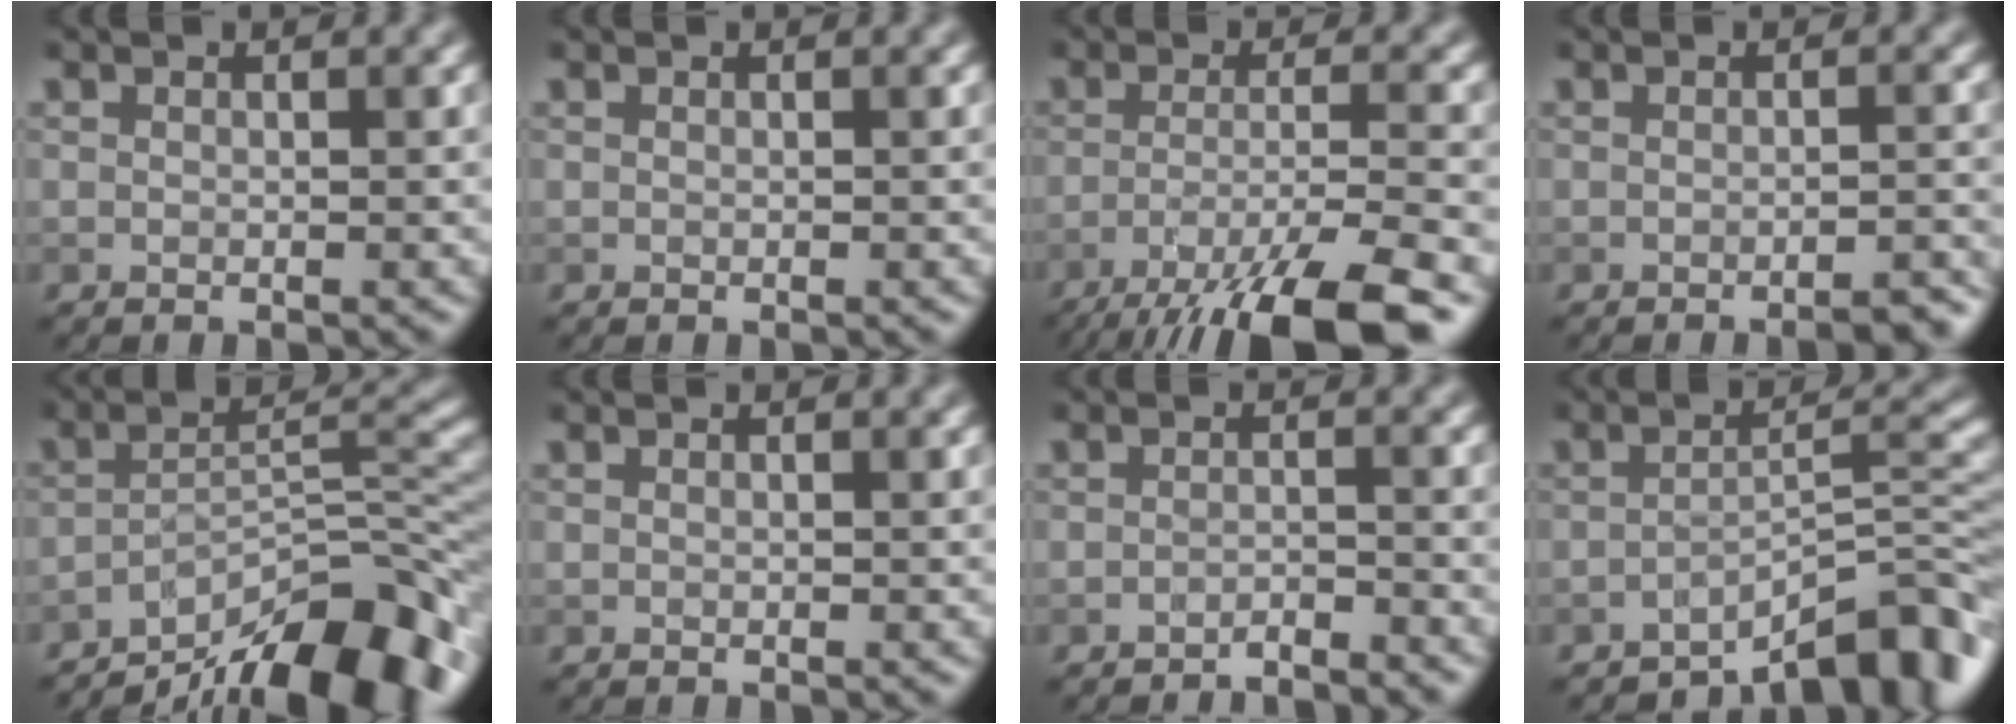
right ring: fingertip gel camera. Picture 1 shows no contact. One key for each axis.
{"total": 0.0}
{"total": 10.8, "fx": -7.4, "fy": 2.1, "fz": 7.6, "tx": -0.117, "ty": -0.005, "tz": -0.123}
{"total": 2.6, "fx": -2.1, "fy": 0.5, "fz": 1.4, "tx": -0.008, "ty": 0.006, "tz": -0.030}
{"total": 12.9, "fx": -9.5, "fy": 3.4, "fz": 8.0, "tx": -0.109, "ty": 0.015, "tz": -0.163}
{"total": 0.0}
{"total": 1.8, "fx": -1.7, "fy": 0.1, "fz": 0.5, "tx": 0.000, "ty": 0.001, "tz": -0.034}
{"total": 7.6, "fx": -5.7, "fy": 1.8, "fz": 4.7, "tx": -0.052, "ty": 0.011, "tz": -0.091}